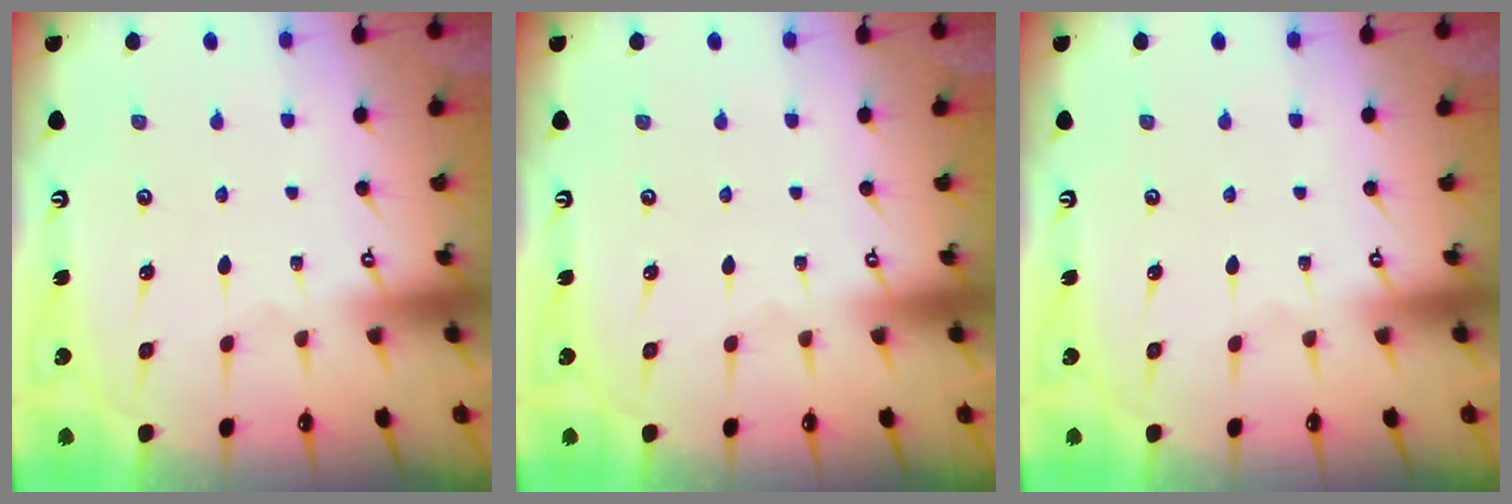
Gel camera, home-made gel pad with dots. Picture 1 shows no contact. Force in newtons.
{"total": 0.0}
{"total": 0.0}